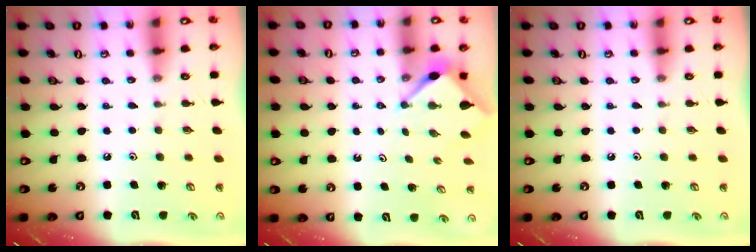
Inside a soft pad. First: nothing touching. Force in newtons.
{"total": 2.9, "press": 2.9, "slide": 0.3}
{"total": 0.0}